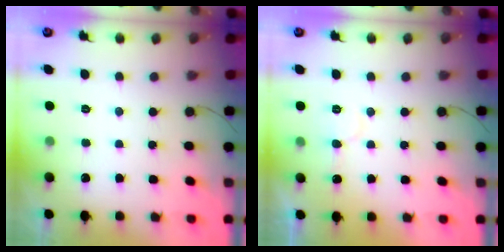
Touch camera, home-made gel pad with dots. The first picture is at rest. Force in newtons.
{"total": 6.2, "press": 6.1, "slide": 0.6}